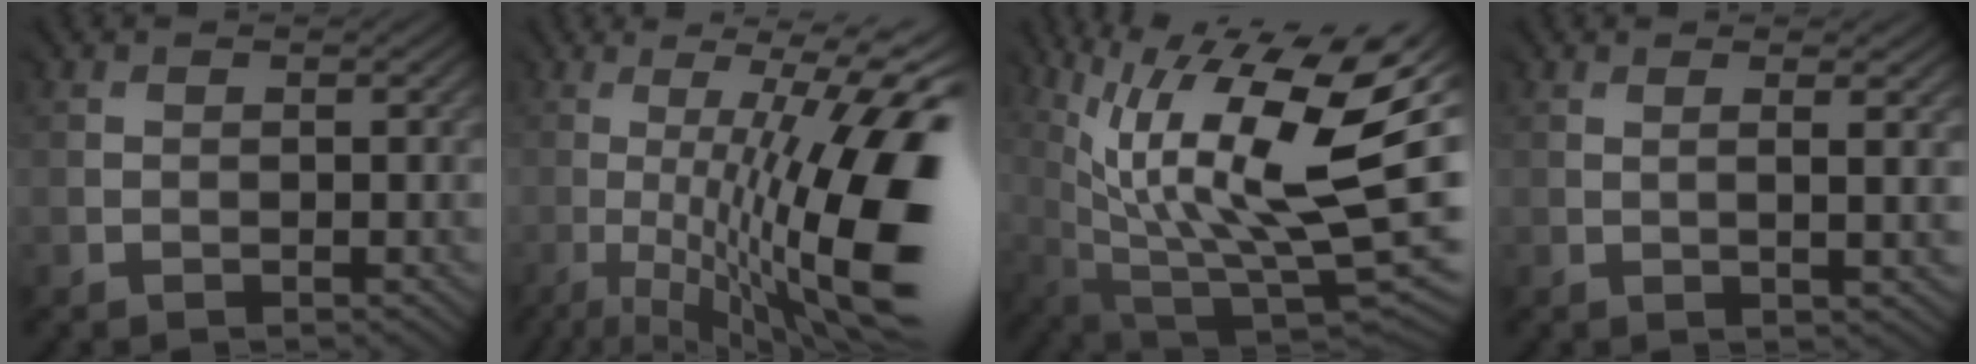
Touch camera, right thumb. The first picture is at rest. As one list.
[{"total": 17.8, "force": [-2.2, 5.0, 16.9], "torque": [-0.238, -0.011, -0.026]}, {"total": 18.0, "force": [5.4, 6.2, 16.0], "torque": [-0.258, 0.012, 0.109]}, {"total": 2.6, "force": [0.7, 0.4, 2.4], "torque": [-0.037, 0.007, 0.011]}]